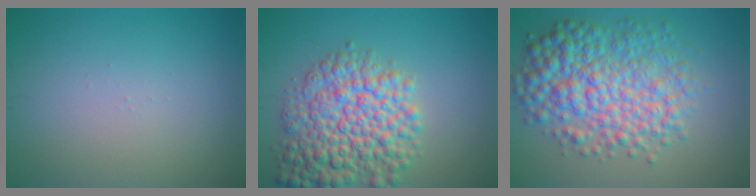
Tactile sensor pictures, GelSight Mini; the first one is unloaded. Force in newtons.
{"total": 8.7, "press": 8.7, "slide": 0.3}
{"total": 7.9, "press": 7.9, "slide": 0.1}